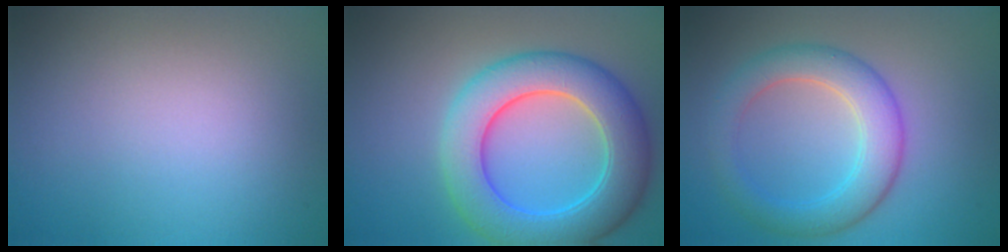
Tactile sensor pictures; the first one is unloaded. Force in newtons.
{"total": 8.4, "press": 8.4, "slide": 0.2}
{"total": 5.0, "press": 5.0, "slide": 0.1}